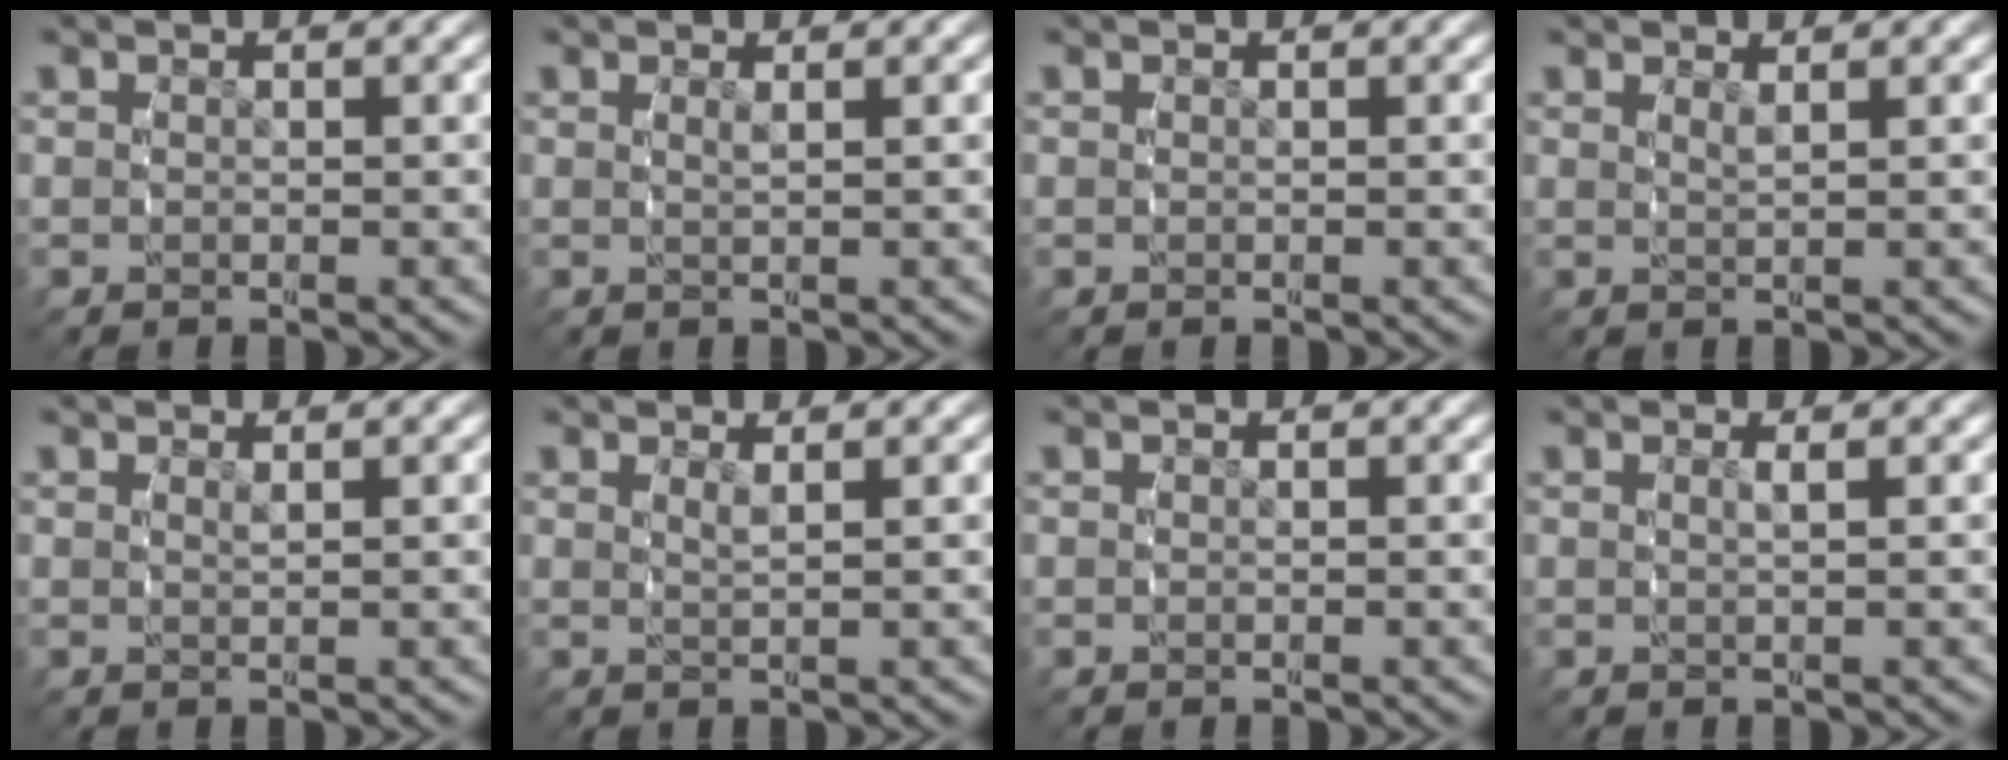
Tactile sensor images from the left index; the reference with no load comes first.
{"total": 0.7, "force": [0.5, -0.3, 0.4], "torque": [-0.012, -0.005, 0.011]}
{"total": 0.0}
{"total": 1.3, "force": [1.2, -0.2, 0.5], "torque": [-0.011, -0.006, 0.022]}
{"total": 0.8, "force": [0.8, -0.3, 0.1], "torque": [-0.003, -0.004, 0.015]}
{"total": 1.4, "force": [1.1, -0.1, 0.8], "torque": [-0.019, -0.007, 0.021]}
{"total": 0.0}
{"total": 0.7, "force": [0.3, -0.2, 0.6], "torque": [-0.016, -0.003, 0.006]}